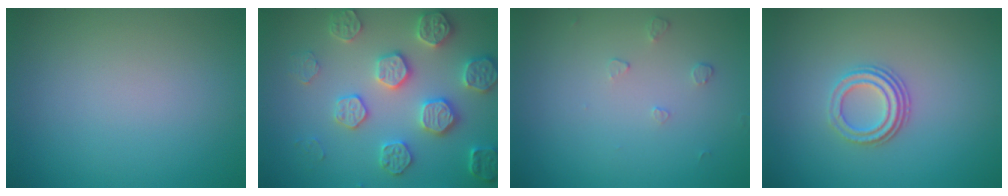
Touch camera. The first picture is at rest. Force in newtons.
{"total": 5.0, "press": 4.9, "slide": 1.1}
{"total": 0.6, "press": 0.4, "slide": 0.5}
{"total": 2.9, "press": 2.2, "slide": 2.0}